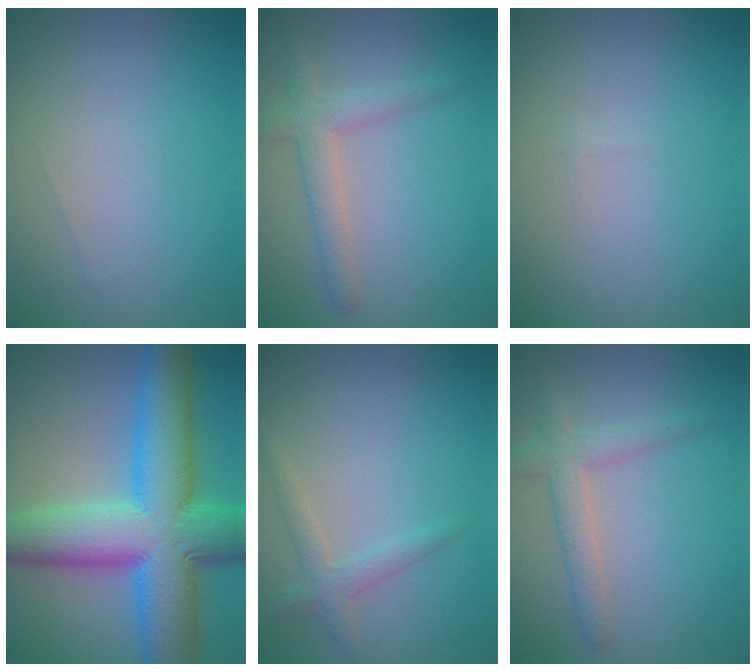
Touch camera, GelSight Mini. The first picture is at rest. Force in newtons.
{"total": 2.6, "press": 2.6, "slide": 0.1}
{"total": 0.0}
{"total": 13.6, "press": 13.6, "slide": 0.2}
{"total": 1.7, "press": 1.7, "slide": 0.0}
{"total": 2.6, "press": 2.6, "slide": 0.1}